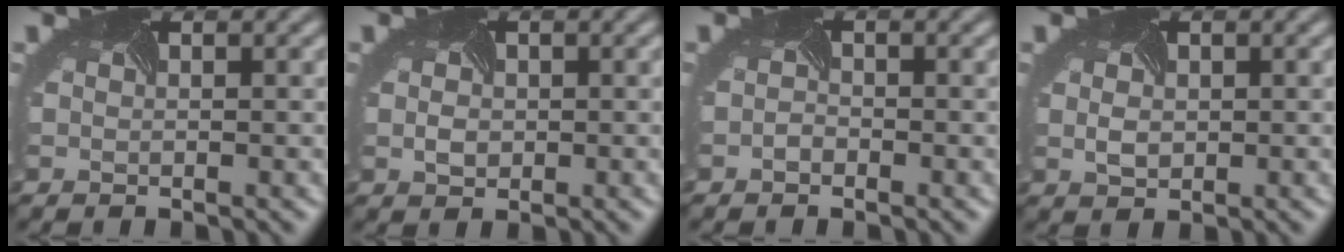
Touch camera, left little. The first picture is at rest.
{"total": 1.5, "force": [-0.2, 1.3, 0.7], "torque": [-0.016, -0.003, 0.002]}
{"total": 0.8, "force": [-0.8, 0.2, 0.0], "torque": [-0.008, -0.004, -0.013]}
{"total": 1.4, "force": [0.0, 1.2, 0.8], "torque": [-0.021, -0.003, 0.006]}